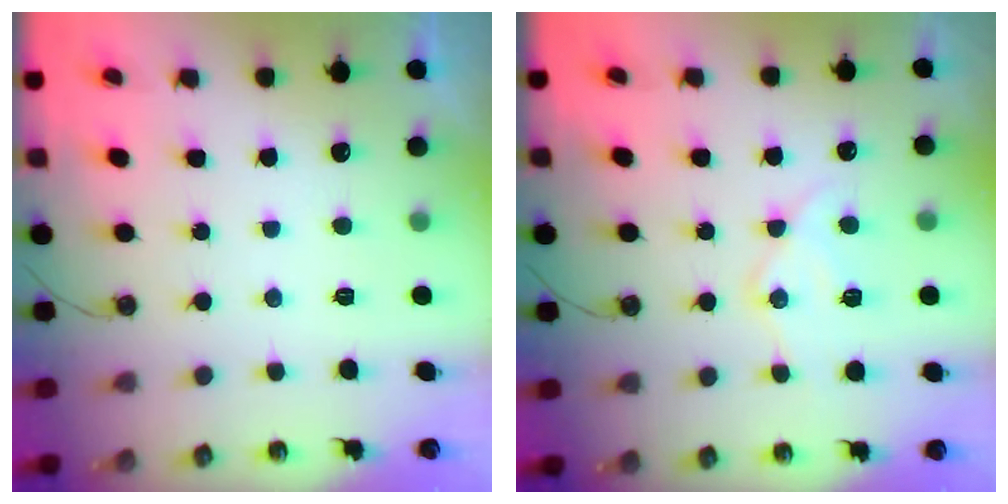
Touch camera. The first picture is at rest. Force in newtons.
{"total": 13.4, "press": 13.3, "slide": 1.2}